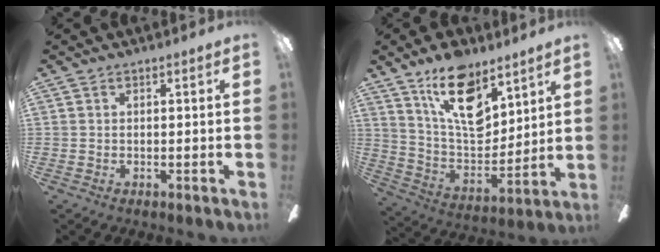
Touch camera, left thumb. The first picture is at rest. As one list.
[{"total": 18.0, "force": [11.3, 9.1, 10.6], "torque": [-0.175, -0.060, 0.204]}]